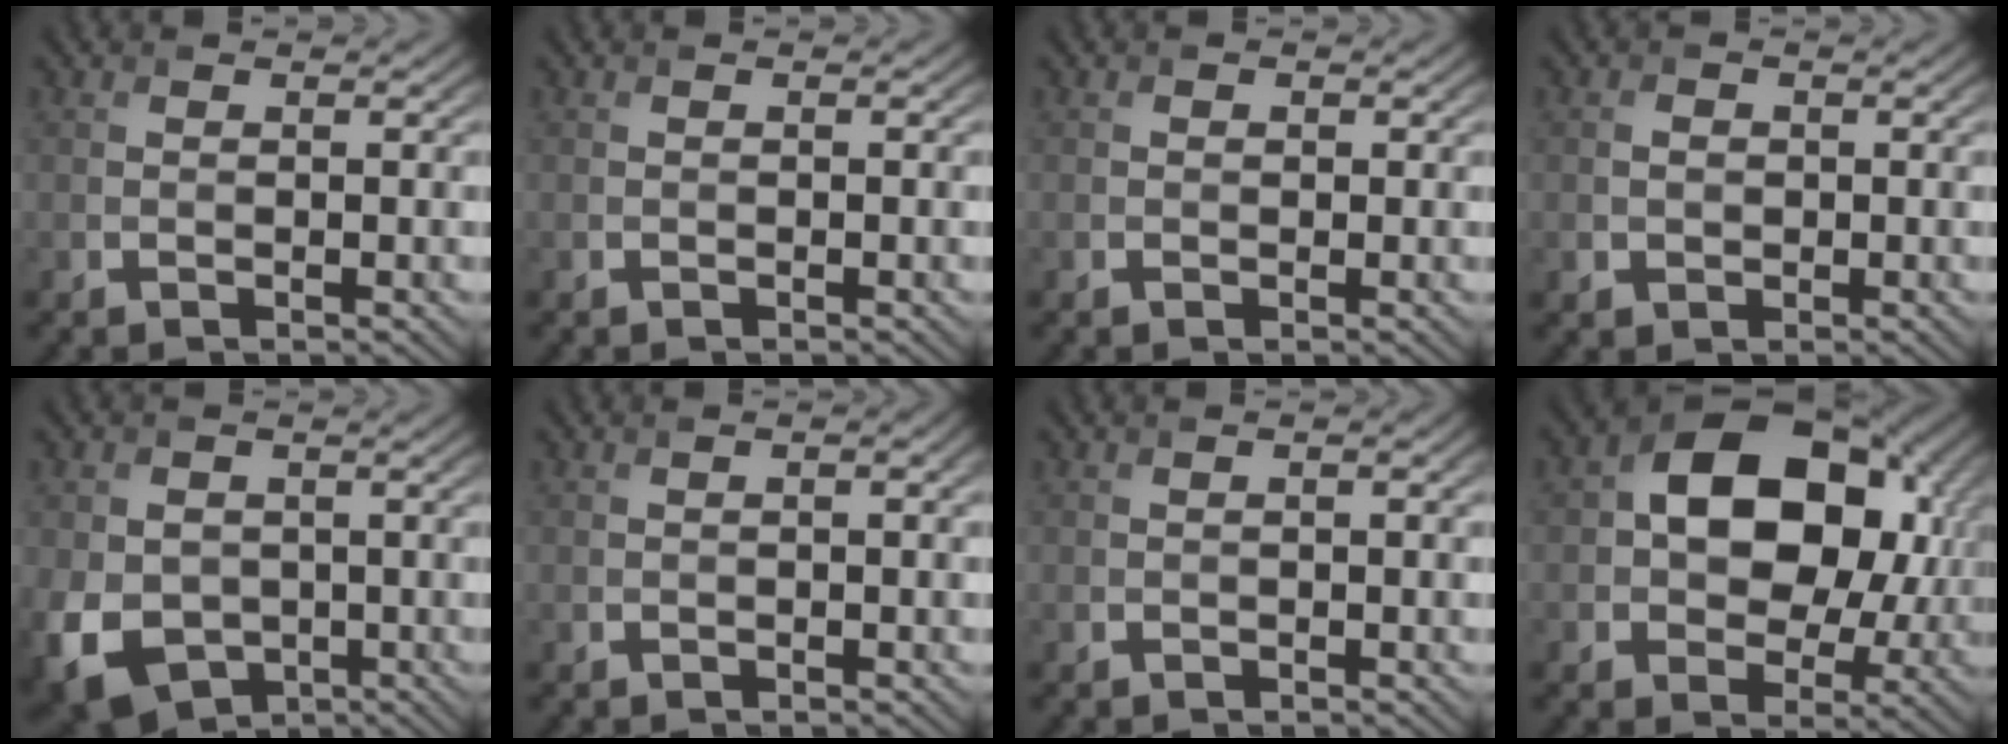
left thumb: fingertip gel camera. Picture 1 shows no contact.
{"total": 0.0}
{"total": 0.5, "force": [-0.2, 0.5, 0.1], "torque": [-0.005, -0.002, -0.008]}
{"total": 1.5, "force": [-0.5, 1.3, 0.6], "torque": [-0.016, -0.002, -0.013]}
{"total": 9.7, "force": [-2.7, 7.4, 5.7], "torque": [-0.134, -0.021, -0.044]}
{"total": 1.7, "force": [-0.2, 0.7, 1.6], "torque": [-0.023, 0.005, 0.000]}
{"total": 1.3, "force": [-0.3, 0.5, 1.2], "torque": [-0.018, 0.005, -0.003]}
{"total": 14.8, "force": [1.9, 10.3, 10.5], "torque": [-0.155, 0.008, 0.030]}